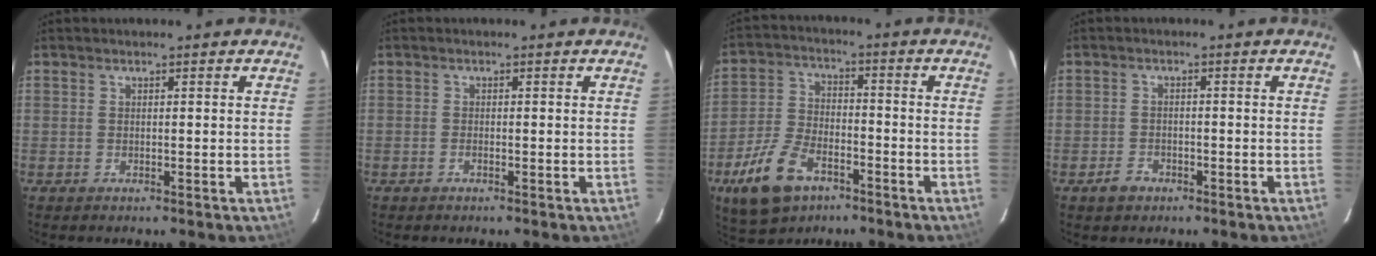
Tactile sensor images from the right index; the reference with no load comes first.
{"total": 0.7, "force": [-0.5, 0.3, 0.5], "torque": [-0.011, 0.001, -0.010]}
{"total": 13.0, "force": [-7.5, 7.1, 8.0], "torque": [-0.186, -0.005, -0.136]}
{"total": 3.1, "force": [-2.0, 2.2, 1.0], "torque": [-0.021, 0.004, -0.032]}